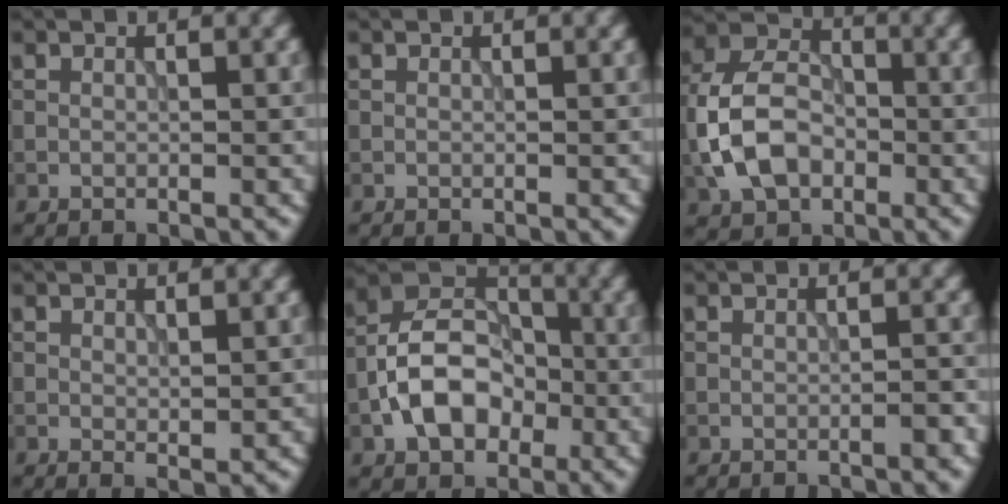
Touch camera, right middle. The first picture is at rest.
{"total": 0.0}
{"total": 7.5, "force": [-1.8, 5.2, 5.0], "torque": [-0.101, 0.012, -0.045]}
{"total": 0.8, "force": [0.3, 0.3, 0.6], "torque": [-0.009, -0.004, 0.007]}
{"total": 7.5, "force": [-2.2, 5.3, 4.8], "torque": [-0.081, 0.012, -0.051]}
{"total": 1.0, "force": [-0.5, 0.1, 0.9], "torque": [-0.012, 0.002, -0.009]}